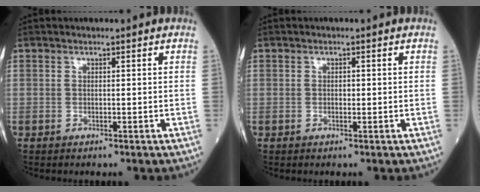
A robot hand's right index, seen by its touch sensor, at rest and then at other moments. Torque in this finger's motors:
{"motor_torque": [-0.01, 0.05, -0.03, -0.01]}